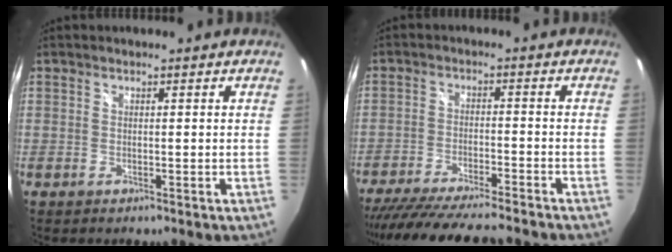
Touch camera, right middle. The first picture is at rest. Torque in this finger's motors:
{"motor_torque": [1.03, -1.11, 0.24, 0.08]}